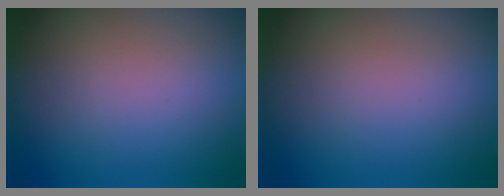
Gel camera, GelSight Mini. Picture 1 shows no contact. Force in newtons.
{"total": 0.0}